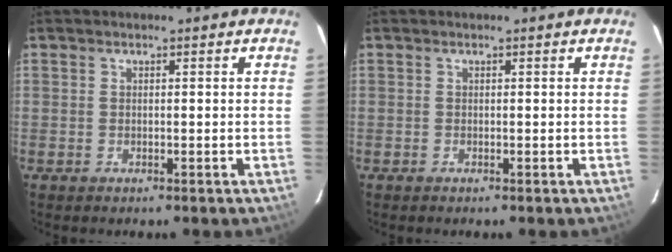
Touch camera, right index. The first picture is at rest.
{"total": 0.0}